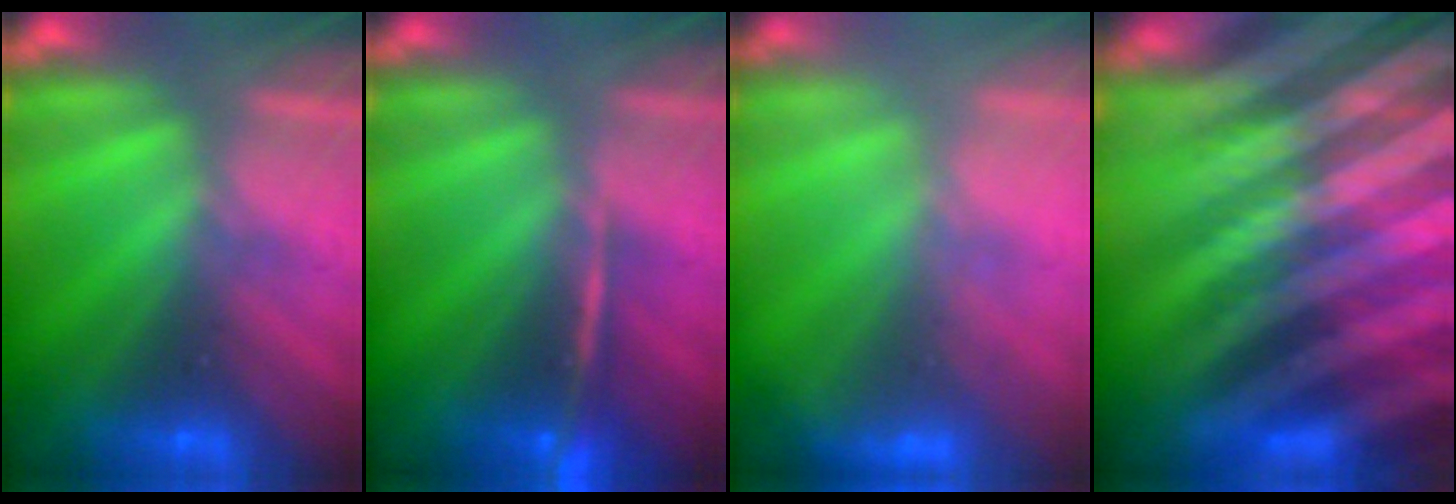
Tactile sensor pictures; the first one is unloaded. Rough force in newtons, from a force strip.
{"total": 2.4}
{"total": 2.7}
{"total": 8.7}